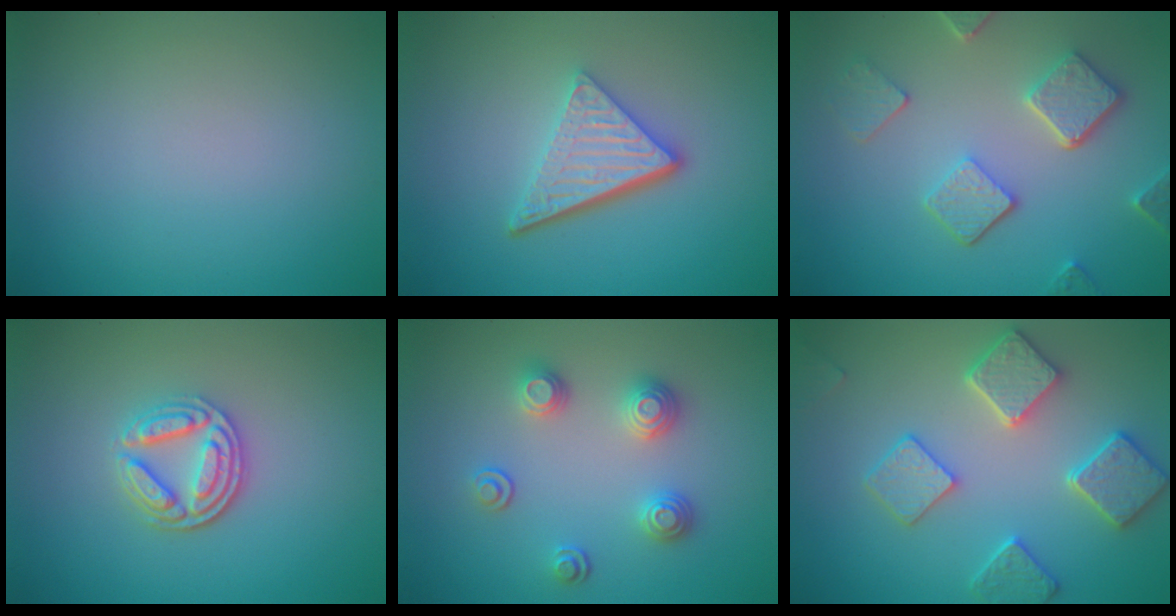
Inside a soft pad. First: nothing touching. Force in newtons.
{"total": 4.9, "press": 3.4, "slide": 3.6}
{"total": 4.9, "press": 3.8, "slide": 3.1}
{"total": 3.6, "press": 3.2, "slide": 1.8}
{"total": 3.1, "press": 2.8, "slide": 1.4}
{"total": 4.8, "press": 4.5, "slide": 1.6}